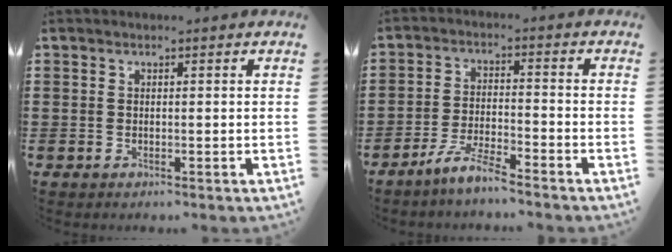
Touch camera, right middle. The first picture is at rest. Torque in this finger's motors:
{"motor_torque": [2.14, 0.00, 0.34, 0.09]}